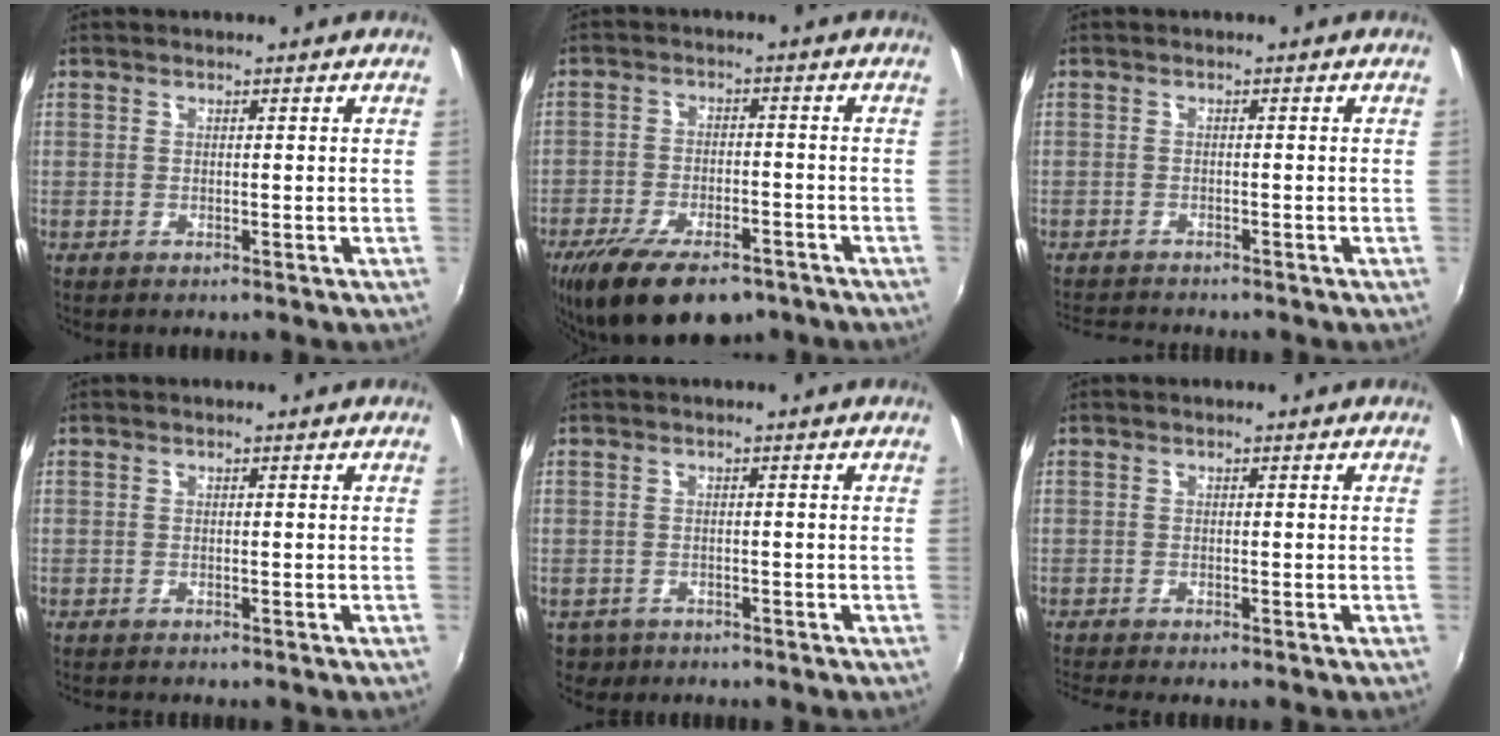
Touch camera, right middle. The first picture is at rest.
{"total": 15.9, "force": [-10.9, 6.5, 9.5], "torque": [-0.198, -0.038, -0.173]}
{"total": 4.7, "force": [-4.4, 0.6, 1.2], "torque": [-0.039, -0.015, -0.078]}
{"total": 1.3, "force": [-1.2, 0.2, 0.3], "torque": [-0.010, -0.008, -0.021]}
{"total": 3.2, "force": [-1.9, 2.5, 0.8], "torque": [-0.025, -0.006, -0.028]}
{"total": 2.7, "force": [-2.5, -0.2, 1.1], "torque": [-0.028, -0.018, -0.050]}